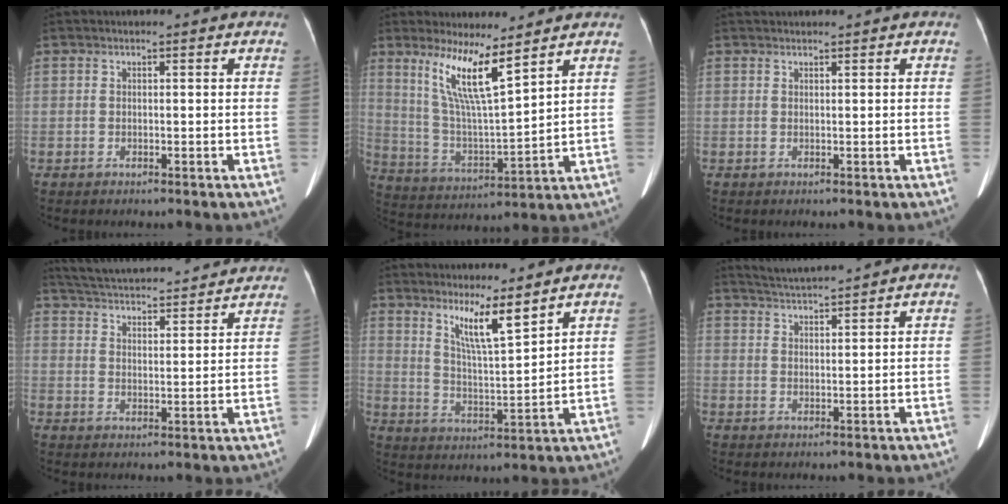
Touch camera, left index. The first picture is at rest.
{"total": 10.1, "force": [6.5, 0.4, 7.7], "torque": [-0.152, -0.011, 0.132]}
{"total": 2.4, "force": [2.3, 0.3, 0.7], "torque": [-0.005, 0.026, 0.035]}
{"total": 20.2, "force": [18.8, 2.9, 6.7], "torque": [-0.120, 0.030, 0.263]}
{"total": 7.1, "force": [5.2, 0.0, 4.9], "torque": [-0.094, -0.019, 0.099]}
{"total": 5.1, "force": [4.9, -1.1, 0.9], "torque": [-0.022, 0.015, 0.086]}